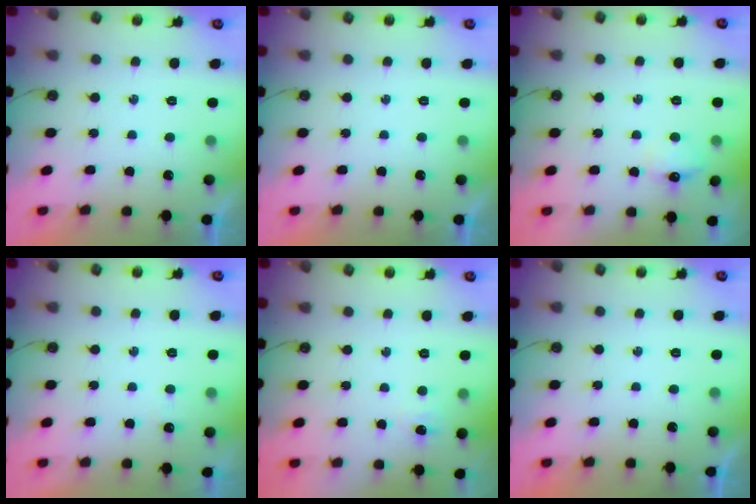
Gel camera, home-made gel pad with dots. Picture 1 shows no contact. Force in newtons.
{"total": 0.0}
{"total": 6.2, "press": 6.1, "slide": 0.9}
{"total": 2.5, "press": 2.4, "slide": 0.5}
{"total": 3.1, "press": 3.0, "slide": 0.7}
{"total": 0.0}